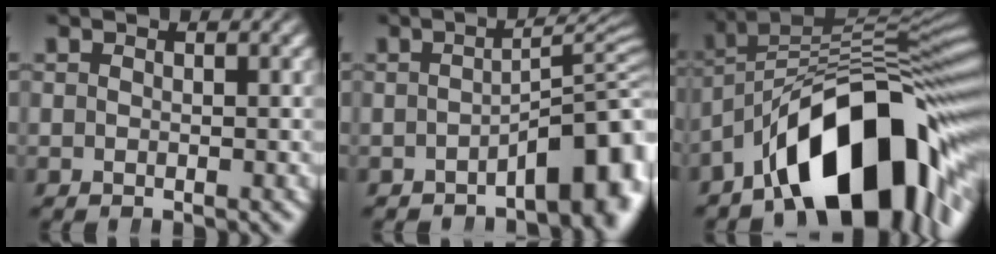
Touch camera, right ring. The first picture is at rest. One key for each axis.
{"total": 8.0, "fx": -3.4, "fy": 2.8, "fz": 6.6, "tx": -0.068, "ty": 0.005, "tz": -0.051}
{"total": 15.8, "fx": -5.3, "fy": 8.4, "fz": 12.2, "tx": -0.190, "ty": -0.022, "tz": -0.065}